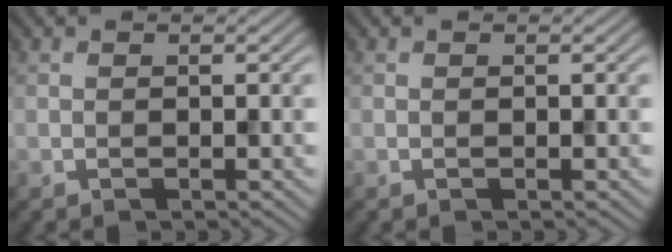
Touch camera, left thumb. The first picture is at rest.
{"total": 0.0}